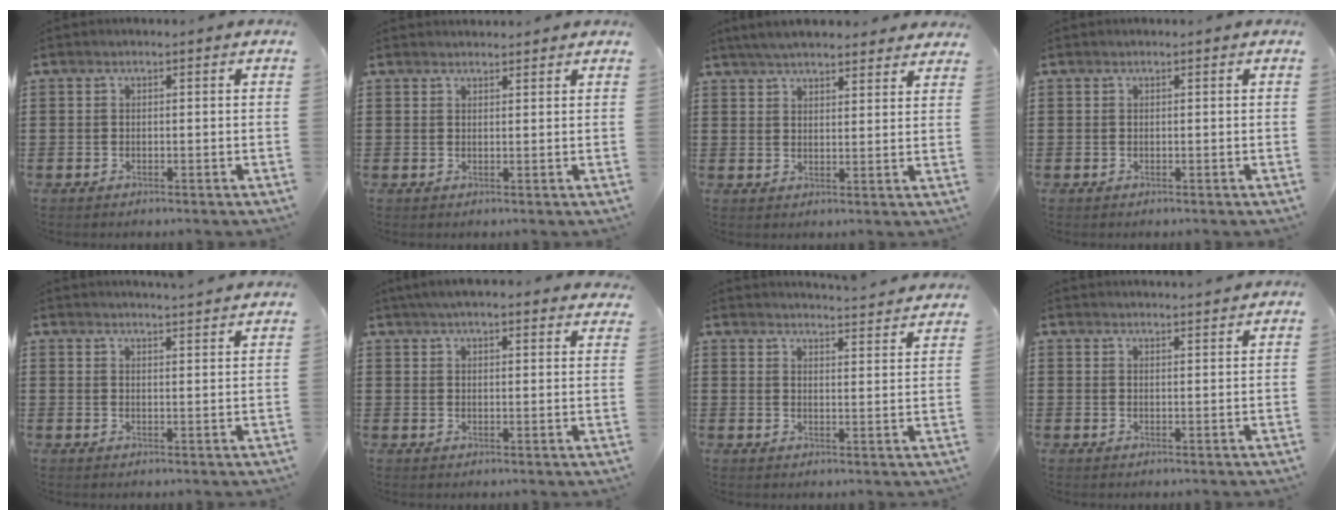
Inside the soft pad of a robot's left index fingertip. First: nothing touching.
{"total": 1.5, "force": [1.5, 0.2, 0.1], "torque": [-0.006, 0.001, 0.030]}
{"total": 4.6, "force": [4.5, 0.4, 1.2], "torque": [-0.035, -0.010, 0.083]}
{"total": 0.0}
{"total": 2.8, "force": [2.8, -0.6, 0.1], "torque": [-0.009, -0.013, 0.051]}
{"total": 4.6, "force": [4.3, 0.2, 1.5], "torque": [-0.039, -0.007, 0.081]}
{"total": 3.8, "force": [3.7, -0.7, 0.1], "torque": [-0.010, -0.034, 0.062]}
{"total": 2.3, "force": [2.2, -0.3, 0.0], "torque": [-0.007, -0.006, 0.044]}